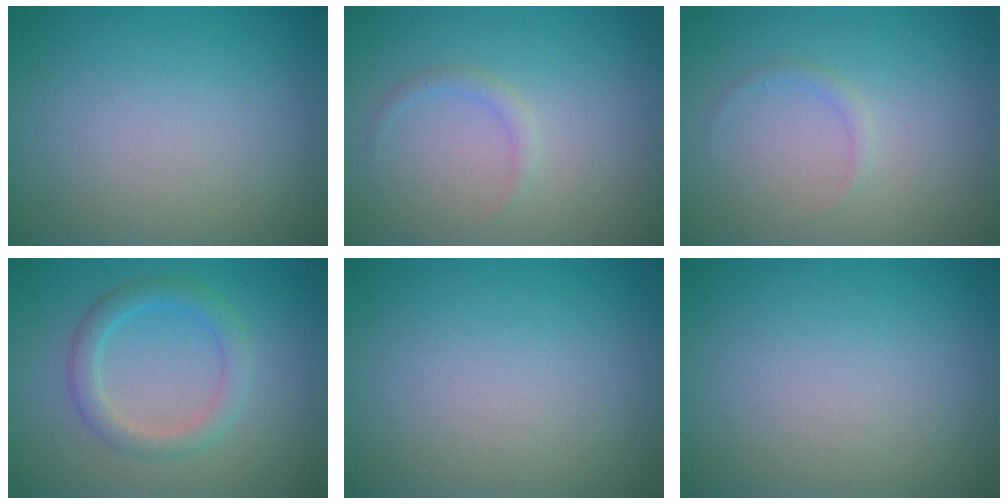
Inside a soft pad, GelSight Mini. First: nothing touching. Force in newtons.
{"total": 1.1, "press": 1.1, "slide": 0.0}
{"total": 0.8, "press": 0.8, "slide": 0.2}
{"total": 2.7, "press": 2.7, "slide": 0.1}
{"total": 0.0}
{"total": 0.0}